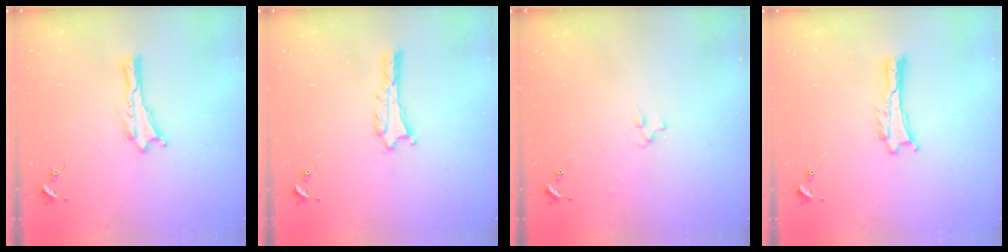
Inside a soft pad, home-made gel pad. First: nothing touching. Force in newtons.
{"total": 1.3, "press": 1.3, "slide": 0.3}
{"total": 2.3, "press": 2.3, "slide": 0.3}
{"total": 0.0}